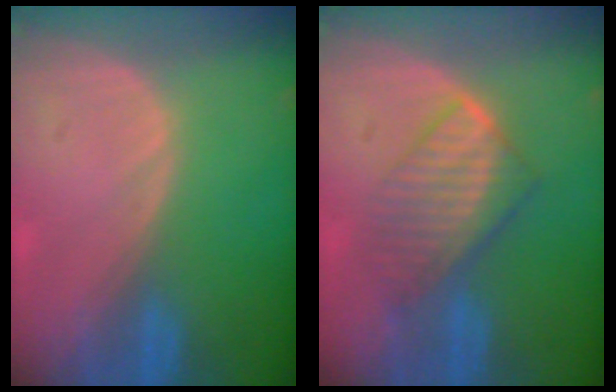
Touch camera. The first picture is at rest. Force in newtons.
{"total": 6.6, "press": 6.4, "slide": 1.8}